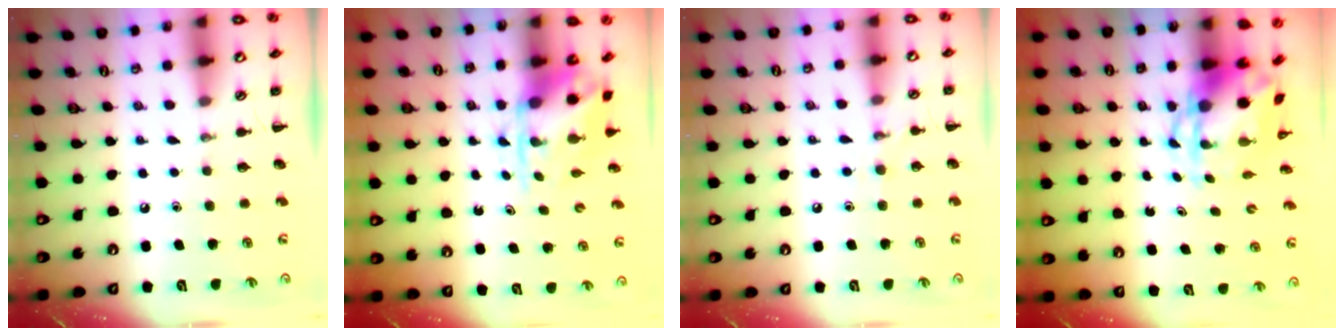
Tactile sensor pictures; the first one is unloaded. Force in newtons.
{"total": 3.9, "press": 3.8, "slide": 0.9}
{"total": 6.1, "press": 5.9, "slide": 1.7}
{"total": 4.4, "press": 4.3, "slide": 1.1}